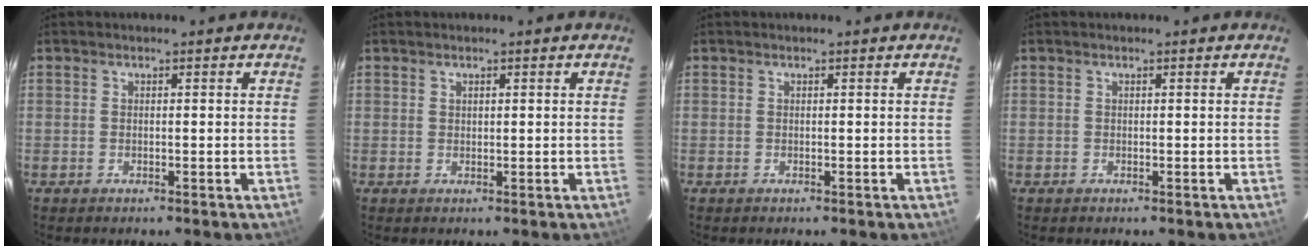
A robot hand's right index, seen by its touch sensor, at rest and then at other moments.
{"total": 0.6, "force": [0.4, 0.4, 0.3], "torque": [-0.004, 0.002, 0.009]}
{"total": 0.0}
{"total": 0.0}